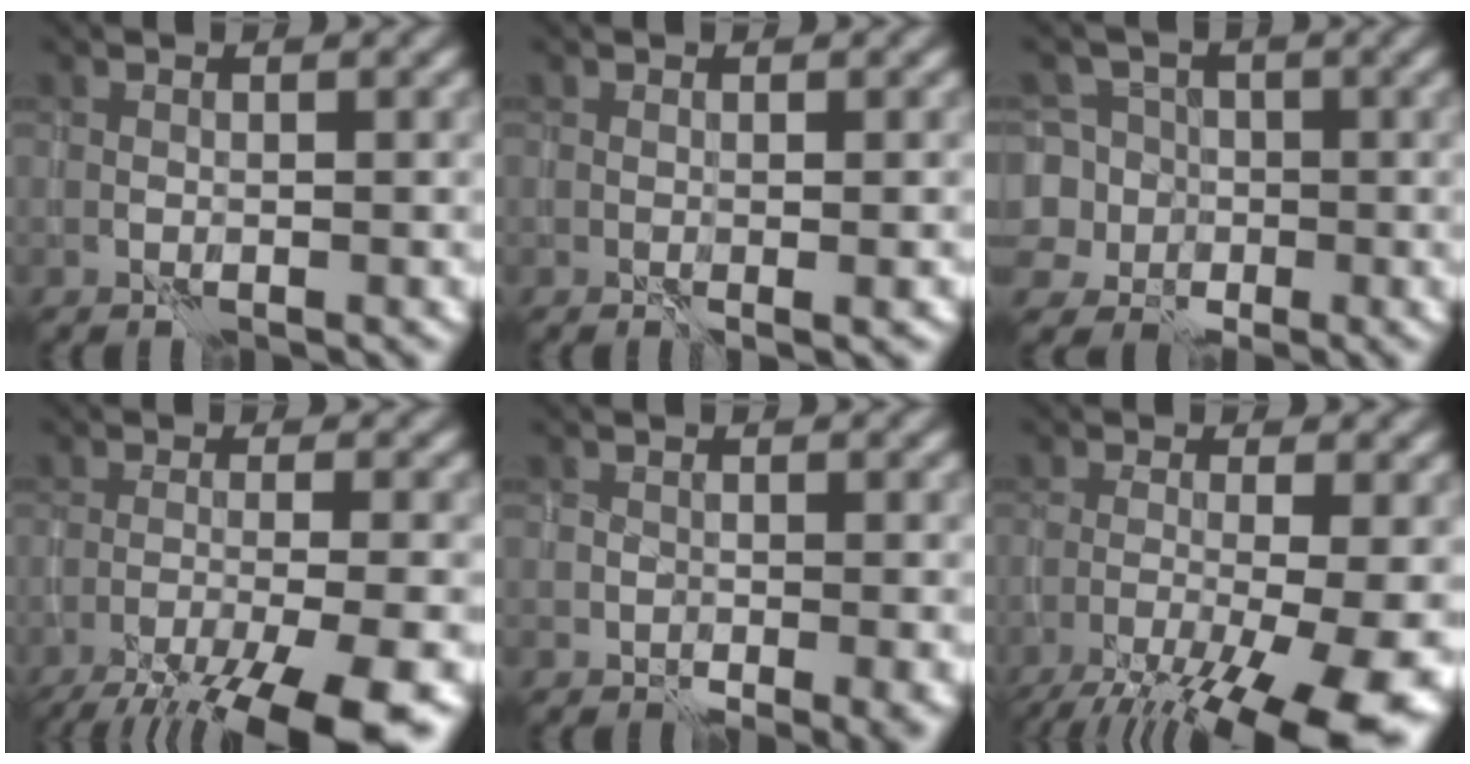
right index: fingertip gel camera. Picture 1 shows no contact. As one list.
[{"total": 0.7, "force": [0.1, 0.2, 0.7], "torque": [-0.010, -0.002, 0.002]}, {"total": 7.5, "force": [-1.3, 7.2, 1.9], "torque": [-0.047, 0.015, -0.059]}, {"total": 10.5, "force": [-7.2, 1.7, 7.4], "torque": [-0.111, -0.018, -0.109]}, {"total": 2.1, "force": [-1.0, 1.1, 1.5], "torque": [-0.014, -0.006, -0.011]}, {"total": 12.0, "force": [-6.3, 3.0, 9.8], "torque": [-0.144, -0.008, -0.095]}]